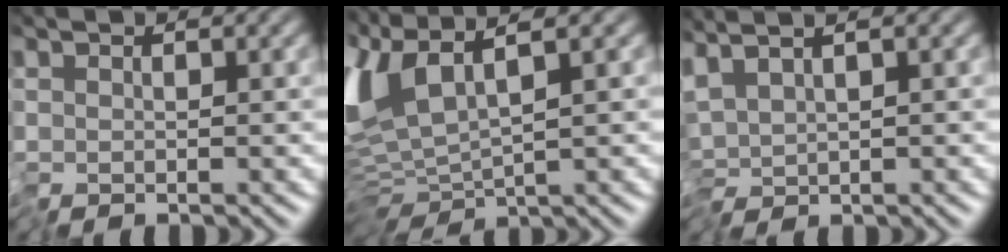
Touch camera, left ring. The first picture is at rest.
{"total": 8.3, "force": [2.1, 3.2, 7.4], "torque": [-0.182, 0.002, 0.046]}
{"total": 2.8, "force": [0.4, 1.0, 2.6], "torque": [-0.052, 0.005, 0.005]}